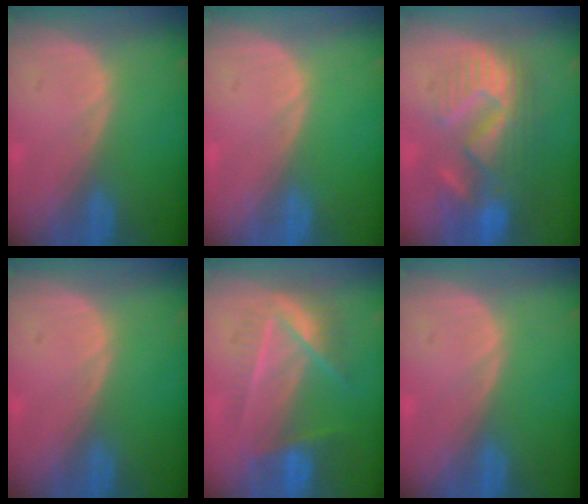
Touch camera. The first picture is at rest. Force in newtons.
{"total": 0.0}
{"total": 11.0, "press": 9.8, "slide": 5.0}
{"total": 0.0}
{"total": 7.2, "press": 6.7, "slide": 2.8}
{"total": 0.0}